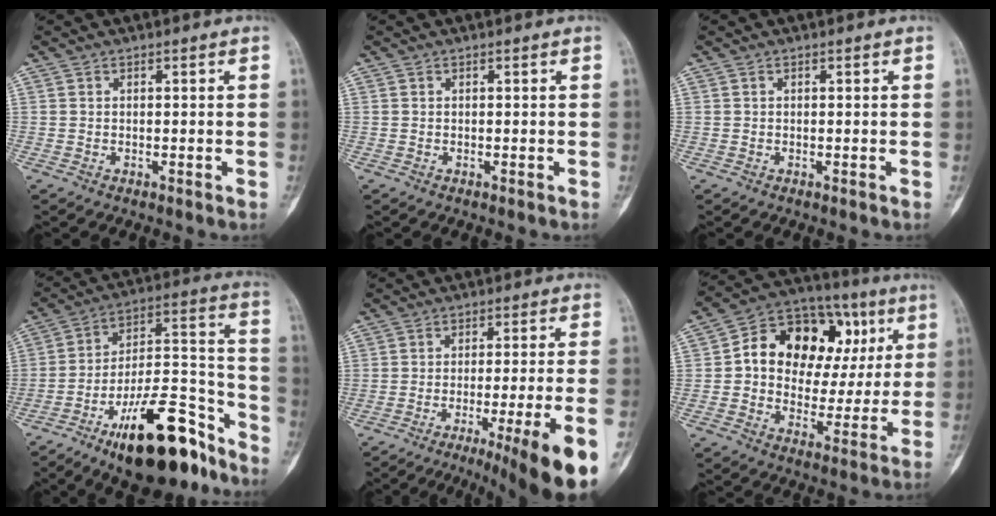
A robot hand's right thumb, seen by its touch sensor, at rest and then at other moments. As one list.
[{"total": 0.0}, {"total": 0.0}, {"total": 24.4, "force": [-15.9, 8.7, 16.4], "torque": [-0.211, 0.101, -0.254]}, {"total": 16.8, "force": [-8.7, 0.9, 14.3], "torque": [-0.160, 0.014, -0.128]}, {"total": 20.8, "force": [5.0, 14.3, 14.2], "torque": [-0.159, 0.034, 0.076]}]